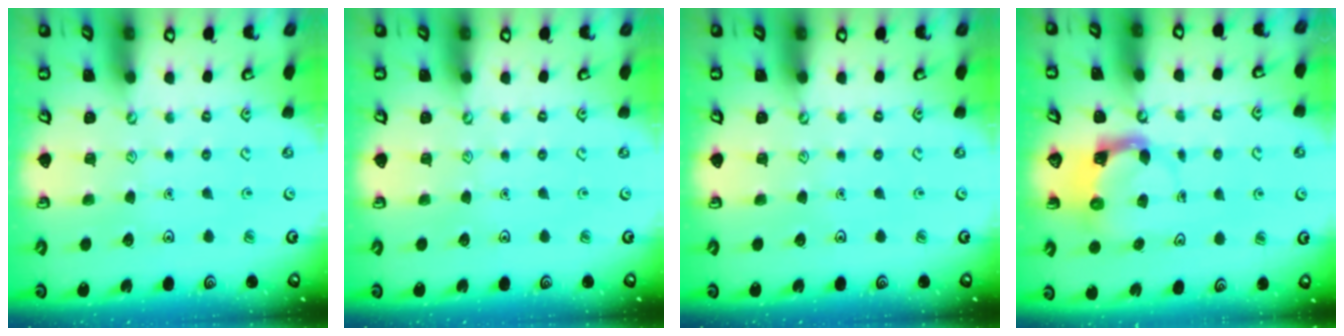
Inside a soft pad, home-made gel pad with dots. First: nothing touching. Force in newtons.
{"total": 0.0}
{"total": 0.0}
{"total": 3.7, "press": 3.7, "slide": 0.6}